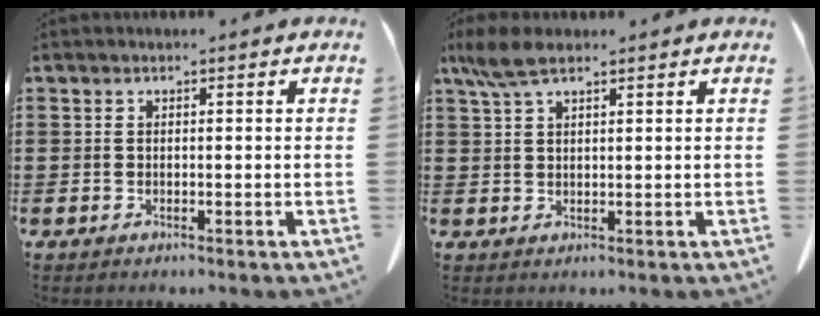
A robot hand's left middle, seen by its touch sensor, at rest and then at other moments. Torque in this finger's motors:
{"motor_torque": [0.48, 0.33, 0.11, 0.10]}